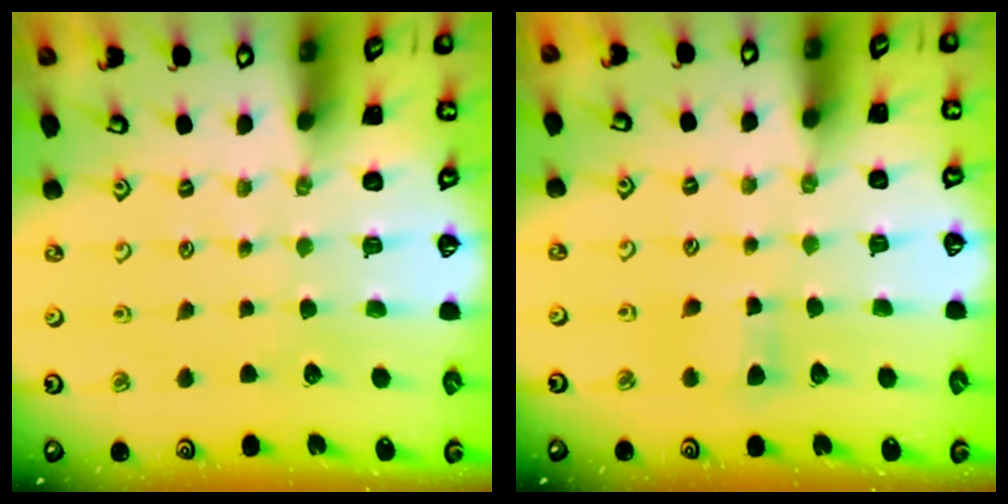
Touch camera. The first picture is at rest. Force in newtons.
{"total": 4.0, "press": 3.9, "slide": 0.6}